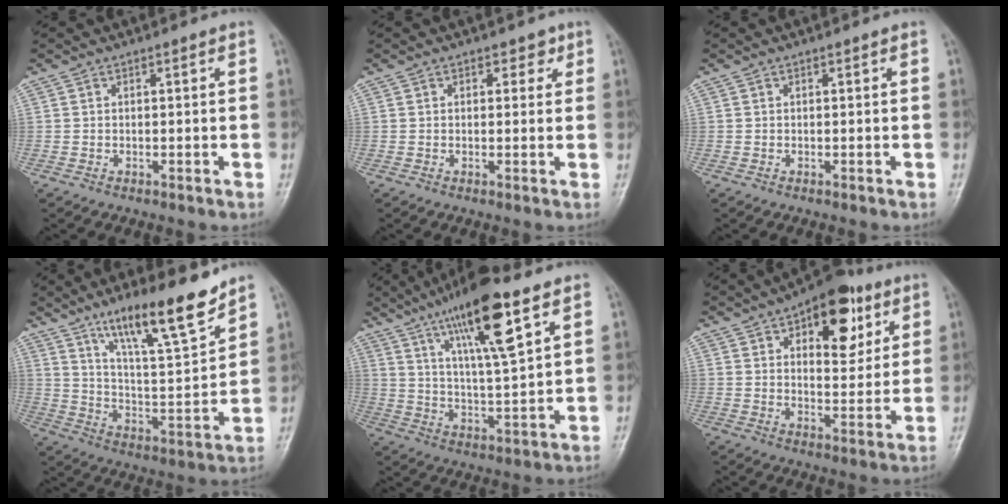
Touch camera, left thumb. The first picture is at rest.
{"total": 2.5, "force": [1.2, 1.9, 1.2], "torque": [0.011, -0.003, 0.011]}
{"total": 0.0}
{"total": 17.0, "force": [11.9, 3.4, 11.7], "torque": [-0.170, -0.072, 0.208]}
{"total": 17.1, "force": [9.5, 3.7, 13.8], "torque": [-0.223, -0.032, 0.168]}
{"total": 14.9, "force": [6.9, 7.7, 10.8], "torque": [-0.100, -0.020, 0.097]}